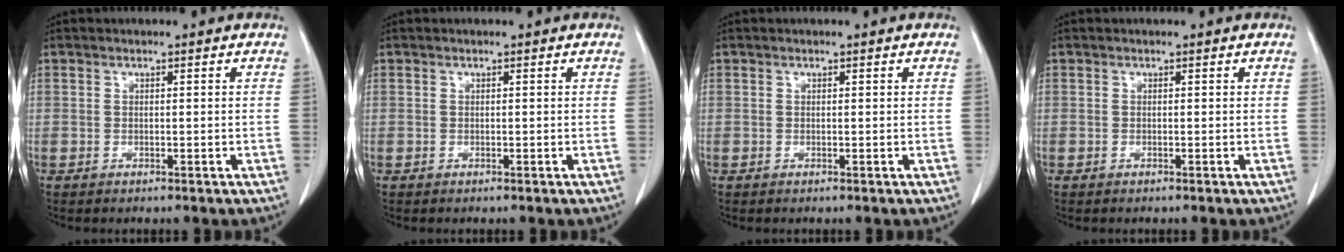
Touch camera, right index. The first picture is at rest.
{"total": 0.0}
{"total": 0.0}
{"total": 0.0}